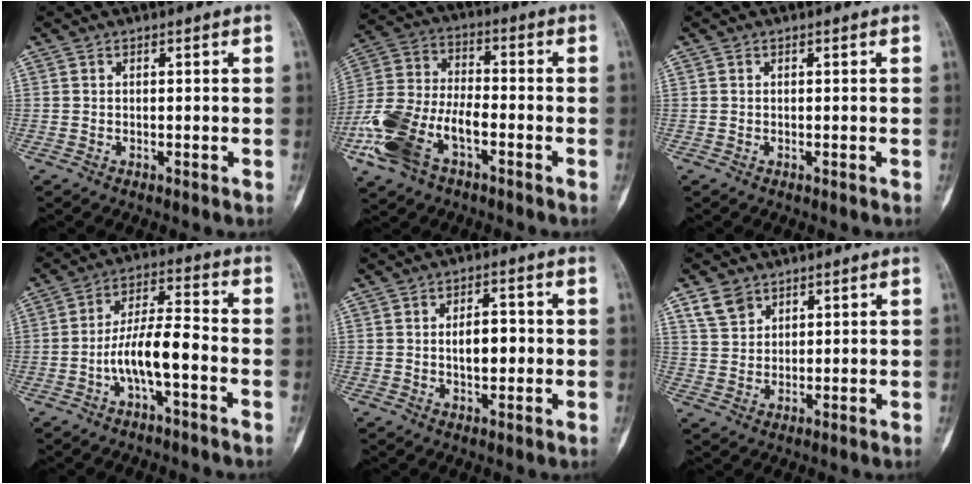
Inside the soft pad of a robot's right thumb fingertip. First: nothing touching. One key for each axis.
{"total": 15.7, "fx": -6.9, "fy": 8.4, "fz": 11.4, "tx": -0.239, "ty": 0.030, "tz": -0.136}
{"total": 0.0}
{"total": 10.3, "fx": -3.6, "fy": 3.2, "fz": 9.1, "tx": -0.170, "ty": 0.044, "tz": -0.067}
{"total": 5.6, "fx": 0.0, "fy": 3.0, "fz": 4.8, "tx": -0.062, "ty": 0.010, "tz": -0.001}
{"total": 5.3, "fx": 3.4, "fy": 3.6, "fz": 1.9, "tx": -0.023, "ty": -0.012, "tz": 0.071}